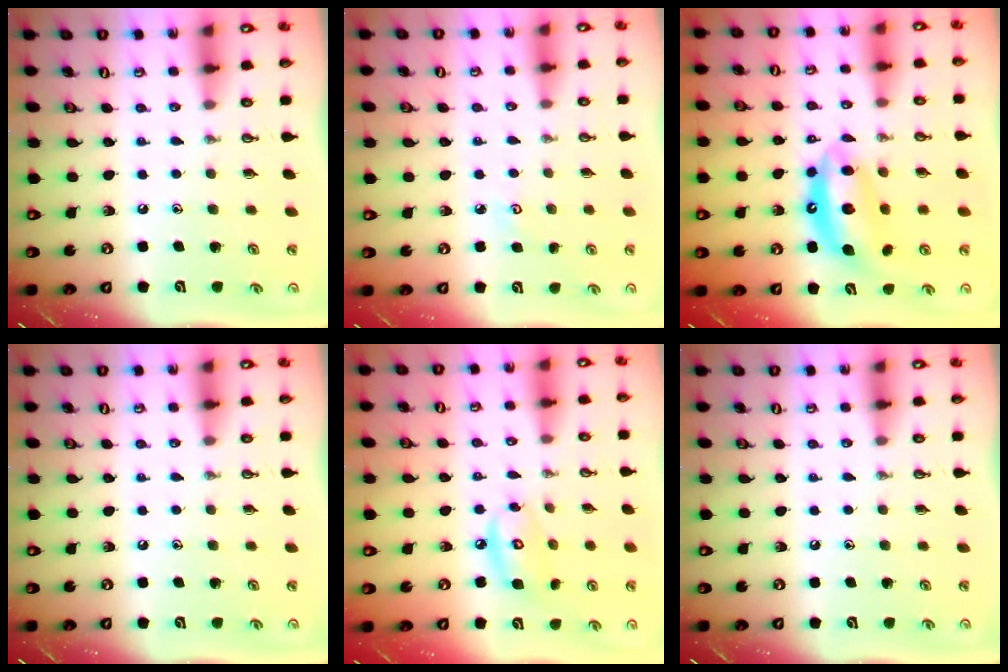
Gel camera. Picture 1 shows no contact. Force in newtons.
{"total": 2.8, "press": 2.8, "slide": 0.3}
{"total": 11.6, "press": 11.6, "slide": 1.3}
{"total": 0.0}
{"total": 8.7, "press": 8.7, "slide": 0.8}
{"total": 0.0}